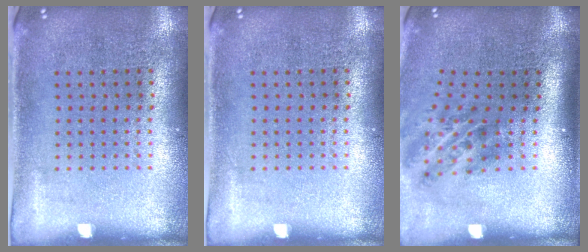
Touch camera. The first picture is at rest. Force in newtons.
{"total": 0.0}
{"total": 2.1, "press": 1.3, "slide": 1.6}